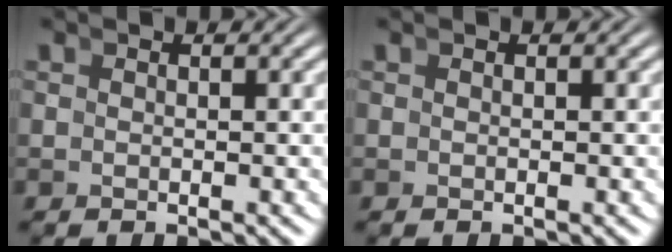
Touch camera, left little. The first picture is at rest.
{"total": 0.0}